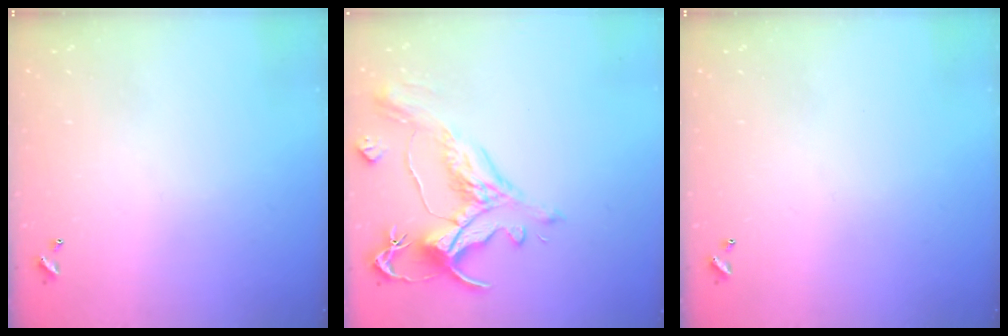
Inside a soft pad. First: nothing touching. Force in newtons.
{"total": 1.7, "press": 0.9, "slide": 1.5}
{"total": 0.0}